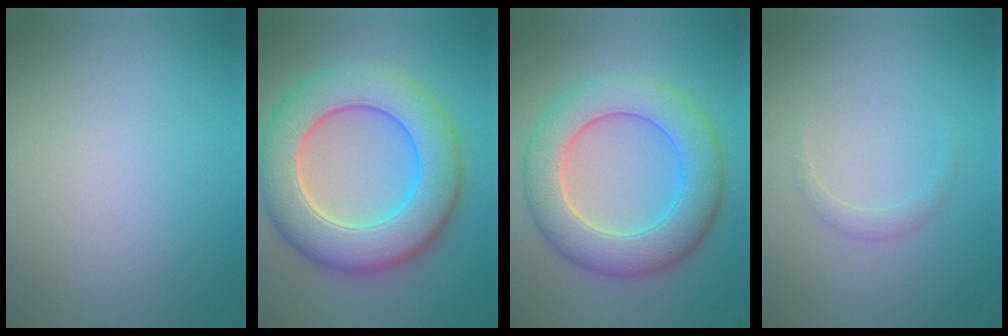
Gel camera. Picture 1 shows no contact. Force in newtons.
{"total": 10.7, "press": 10.7, "slide": 0.6}
{"total": 8.3, "press": 8.3, "slide": 0.4}
{"total": 1.1, "press": 1.1, "slide": 0.0}